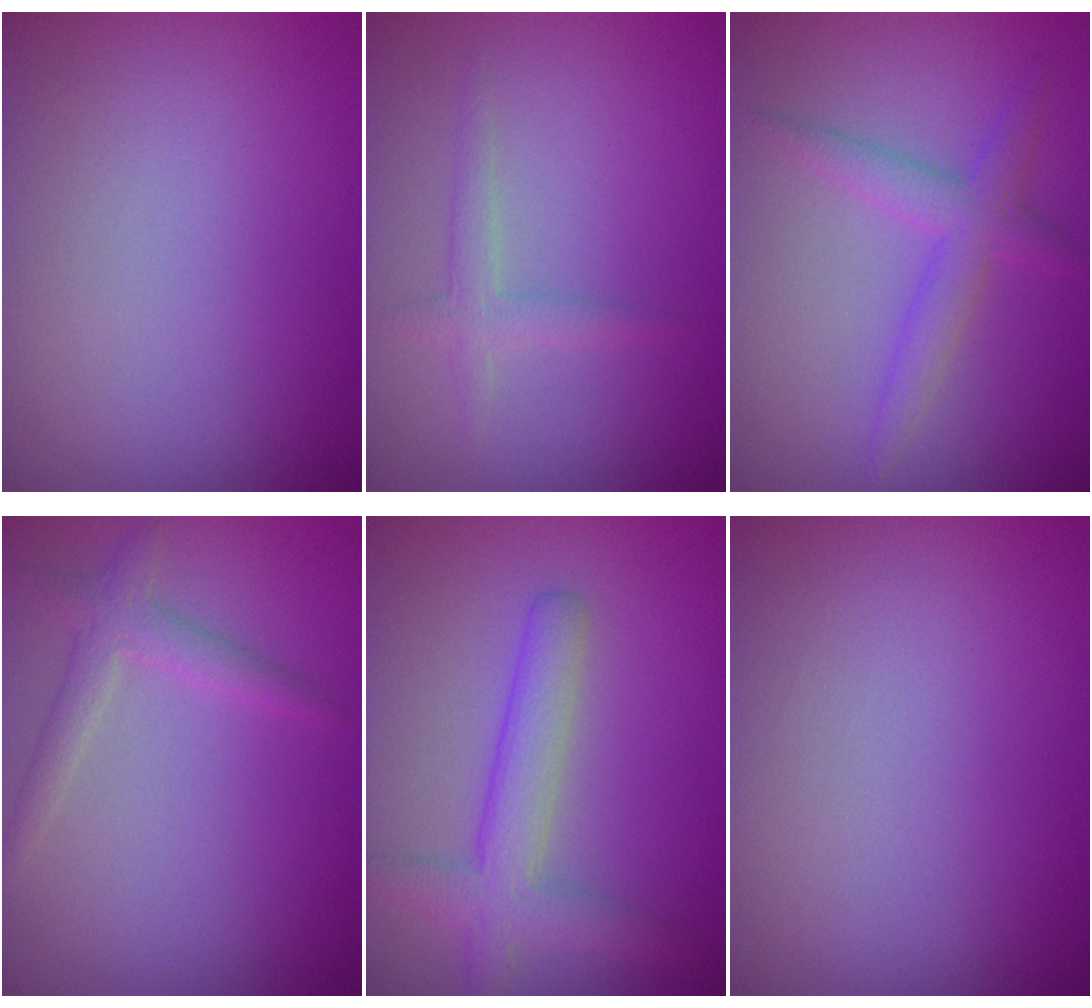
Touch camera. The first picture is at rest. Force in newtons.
{"total": 1.5, "press": 1.5, "slide": 0.1}
{"total": 2.8, "press": 2.8, "slide": 0.1}
{"total": 2.1, "press": 2.1, "slide": 0.0}
{"total": 3.9, "press": 3.9, "slide": 0.2}
{"total": 0.0}